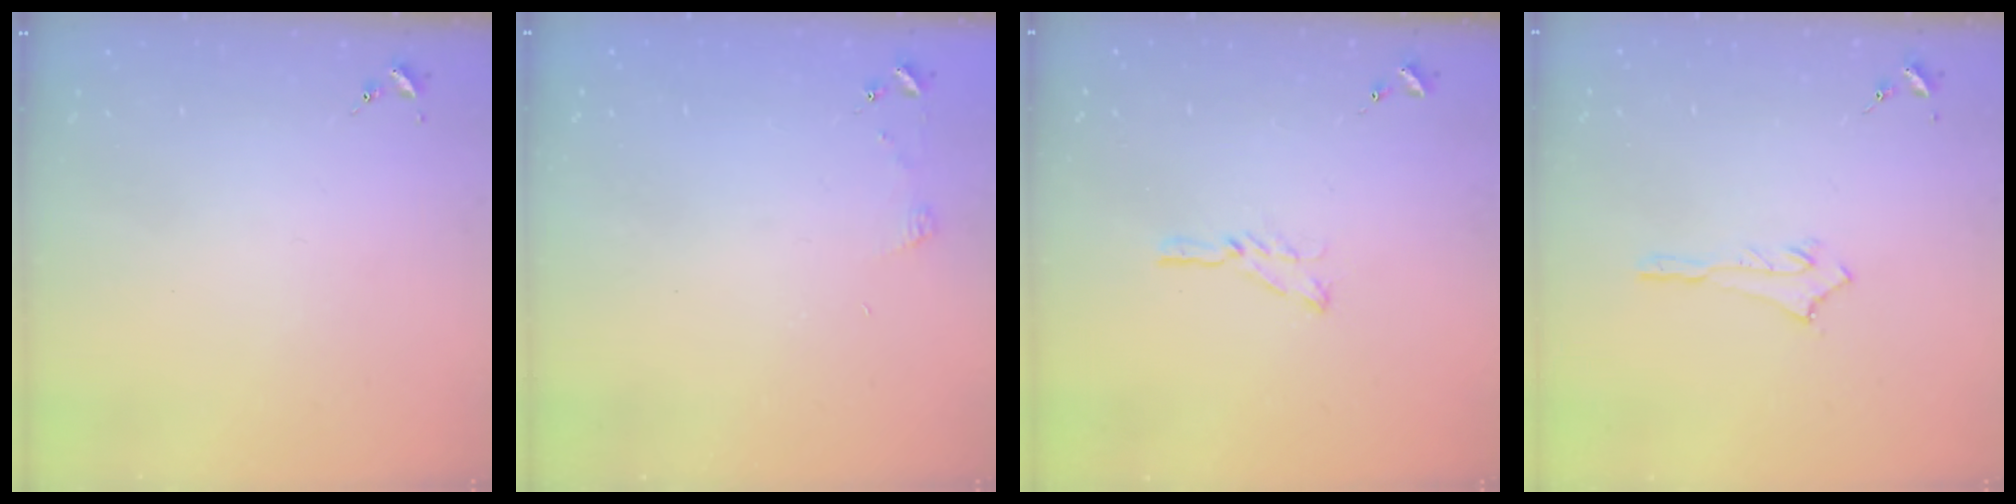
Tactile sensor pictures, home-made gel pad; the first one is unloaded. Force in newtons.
{"total": 3.9, "press": 3.9, "slide": 0.4}
{"total": 6.4, "press": 6.3, "slide": 0.6}
{"total": 2.9, "press": 2.9, "slide": 0.2}